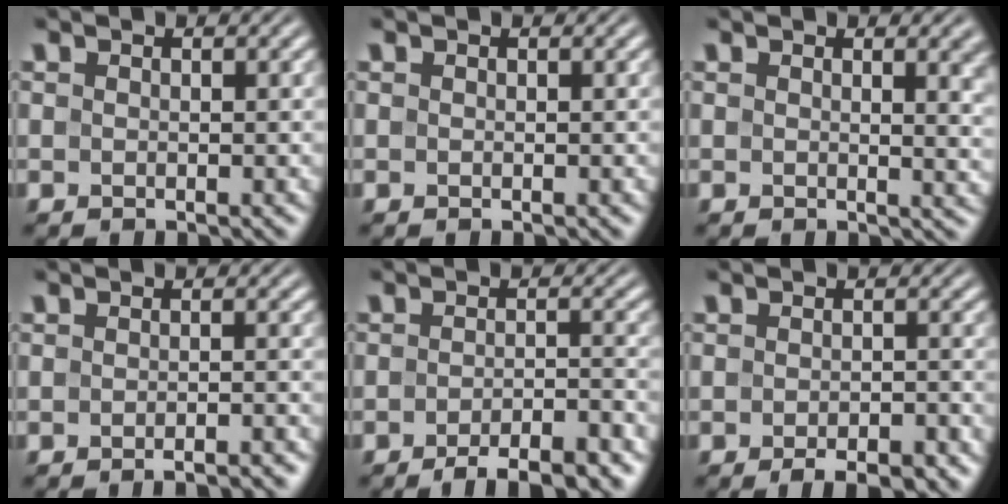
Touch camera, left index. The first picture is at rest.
{"total": 0.0}
{"total": 4.3, "force": [1.3, 1.8, 3.7], "torque": [-0.021, 0.002, 0.017]}
{"total": 2.8, "force": [-2.2, 0.5, 1.7], "torque": [-0.011, 0.008, -0.032]}
{"total": 5.8, "force": [-4.1, 1.5, 3.8], "torque": [-0.052, 0.001, -0.061]}
{"total": 3.6, "force": [-2.4, 1.2, 2.3], "torque": [-0.028, 0.001, -0.032]}